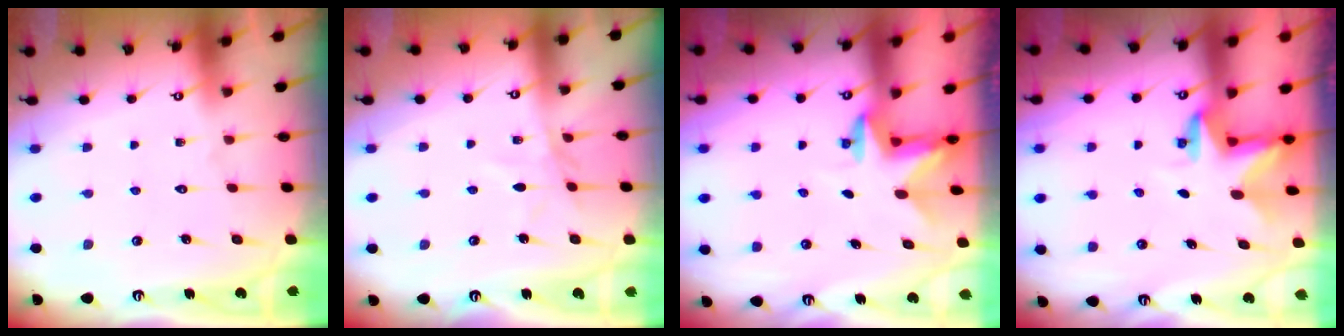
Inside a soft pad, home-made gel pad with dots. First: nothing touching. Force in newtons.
{"total": 4.4, "press": 4.4, "slide": 0.5}
{"total": 2.3, "press": 2.3, "slide": 0.4}
{"total": 2.8, "press": 2.8, "slide": 0.2}